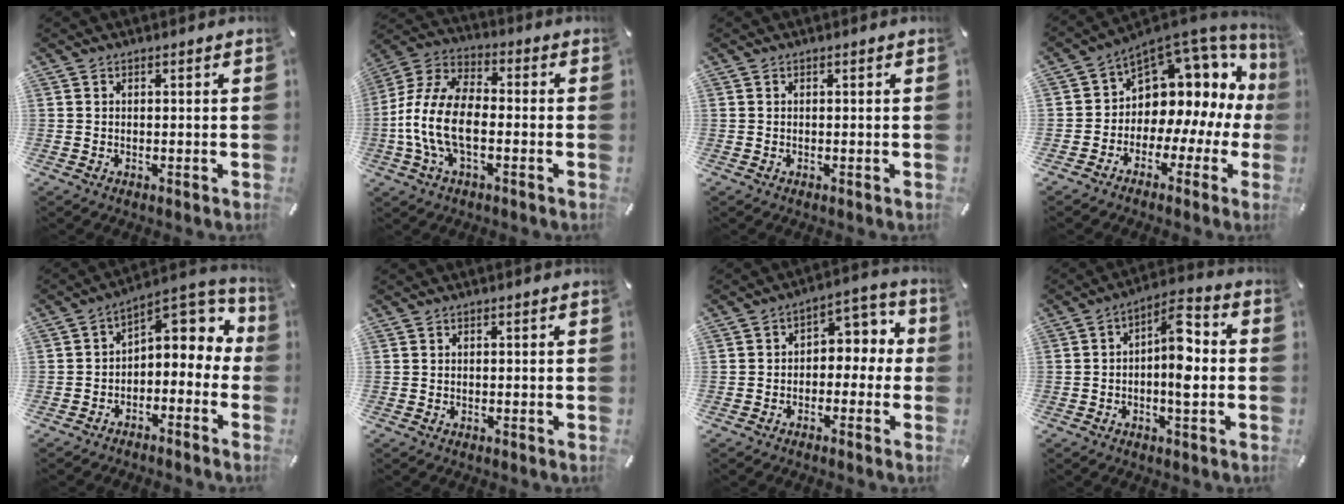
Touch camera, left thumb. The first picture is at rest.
{"total": 12.8, "force": [-3.6, 7.0, 10.0], "torque": [-0.229, 0.001, -0.068]}
{"total": 0.0}
{"total": 10.0, "force": [4.1, 8.1, 4.2], "torque": [-0.053, -0.064, 0.070]}
{"total": 7.7, "force": [2.0, 5.4, 5.1], "torque": [-0.053, -0.028, 0.033]}
{"total": 0.0}
{"total": 6.0, "force": [-1.1, 4.8, 3.4], "torque": [-0.038, 0.013, -0.028]}
{"total": 9.8, "force": [-0.9, 4.1, 8.9], "torque": [-0.134, 0.009, -0.018]}